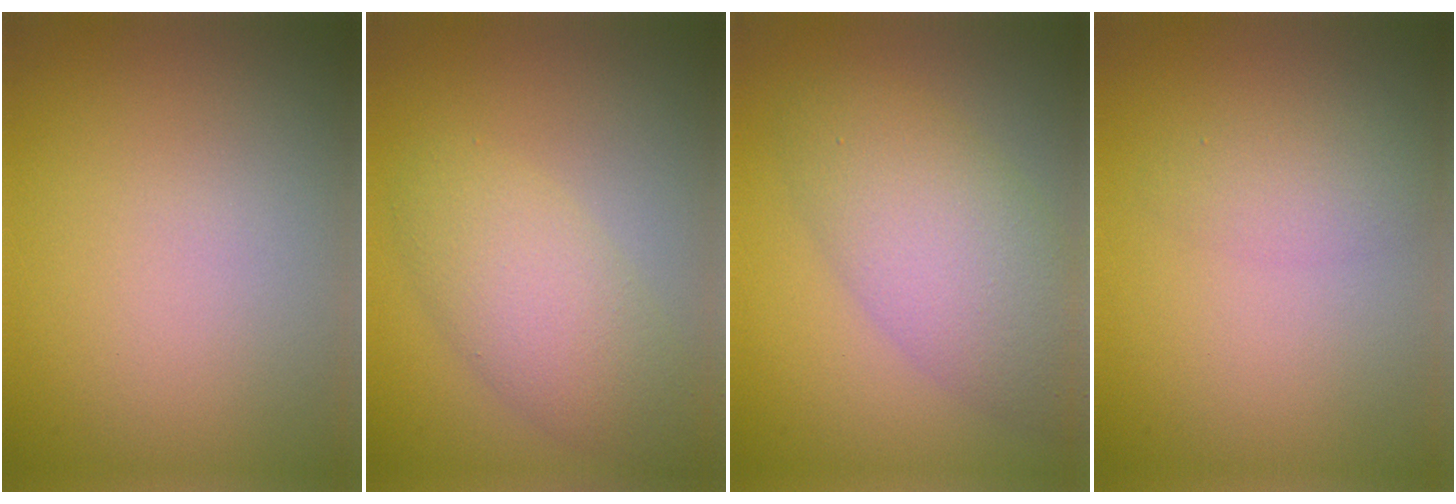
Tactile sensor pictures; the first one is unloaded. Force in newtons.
{"total": 4.6, "press": 4.6, "slide": 0.2}
{"total": 6.5, "press": 6.5, "slide": 0.2}
{"total": 1.9, "press": 1.9, "slide": 0.1}